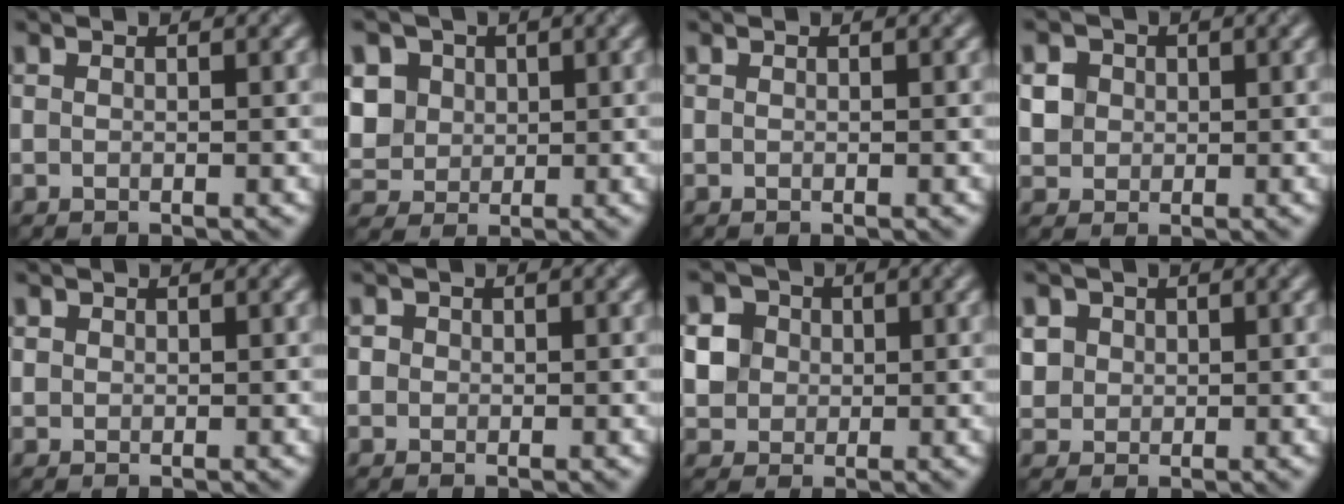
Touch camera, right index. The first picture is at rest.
{"total": 7.0, "force": [1.9, 6.0, 3.1], "torque": [-0.073, 0.019, 0.029]}
{"total": 0.0}
{"total": 3.5, "force": [1.0, 3.1, 1.3], "torque": [-0.026, 0.010, 0.020]}
{"total": 0.8, "force": [0.3, 0.7, 0.0], "torque": [0.005, -0.003, 0.007]}
{"total": 1.0, "force": [0.2, 0.9, 0.2], "torque": [0.001, -0.001, -0.002]}
{"total": 6.0, "force": [1.6, 5.4, 2.2], "torque": [-0.051, 0.026, 0.021]}
{"total": 3.2, "force": [1.1, 2.9, 1.0], "torque": [-0.028, 0.009, 0.027]}